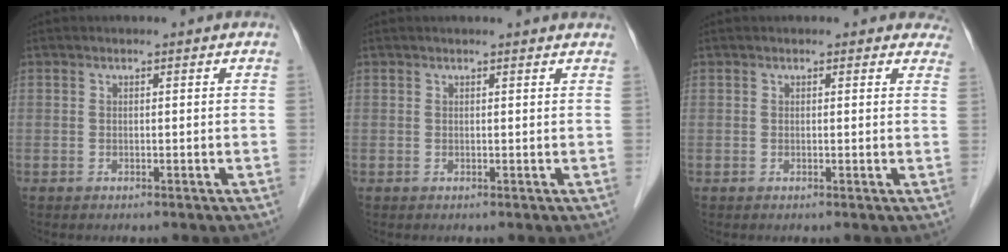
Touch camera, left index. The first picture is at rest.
{"total": 3.6, "force": [3.5, 0.3, 1.1], "torque": [-0.015, 0.011, 0.030]}
{"total": 3.2, "force": [2.8, 1.4, 0.2], "torque": [0.021, -0.008, 0.009]}